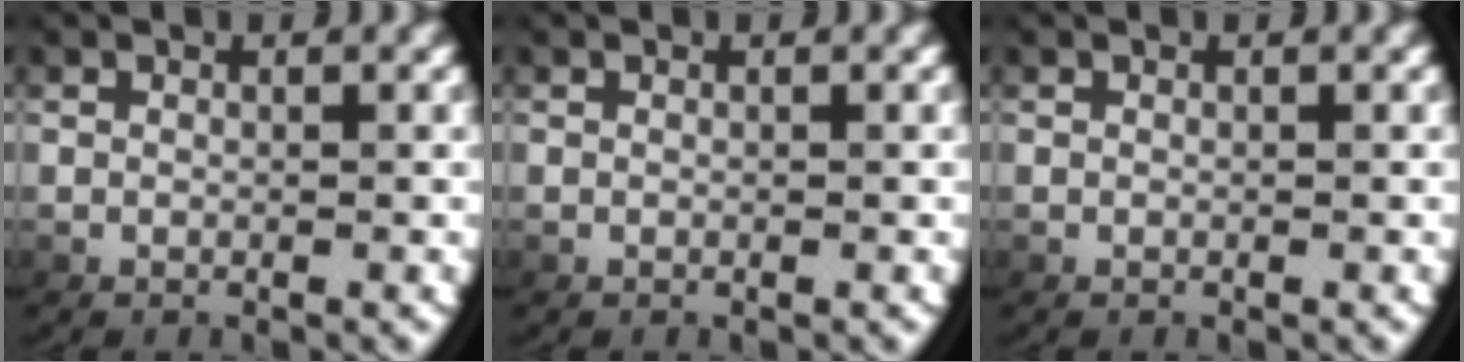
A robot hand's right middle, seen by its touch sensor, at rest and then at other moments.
{"total": 0.0}
{"total": 0.0}